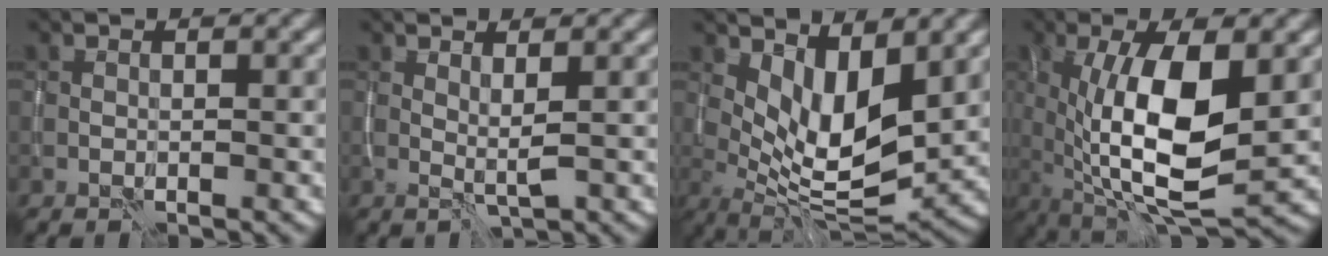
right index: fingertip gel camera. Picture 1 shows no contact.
{"total": 1.4, "force": [0.8, 0.0, 1.1], "torque": [-0.025, -0.005, 0.014]}
{"total": 7.3, "force": [2.3, 2.9, 6.3], "torque": [-0.111, -0.017, 0.046]}
{"total": 10.8, "force": [0.7, 3.9, 10.1], "torque": [-0.177, -0.011, 0.013]}